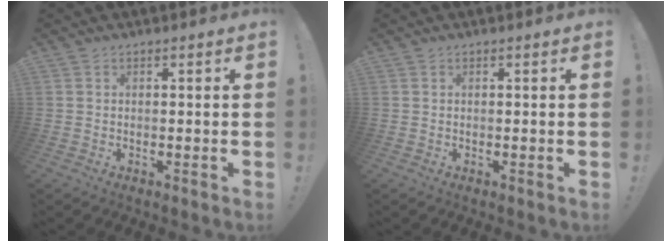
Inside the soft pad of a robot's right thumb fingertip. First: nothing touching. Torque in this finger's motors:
{"motor_torque": [0.00, 0.00, 0.06, -0.06, -0.04]}